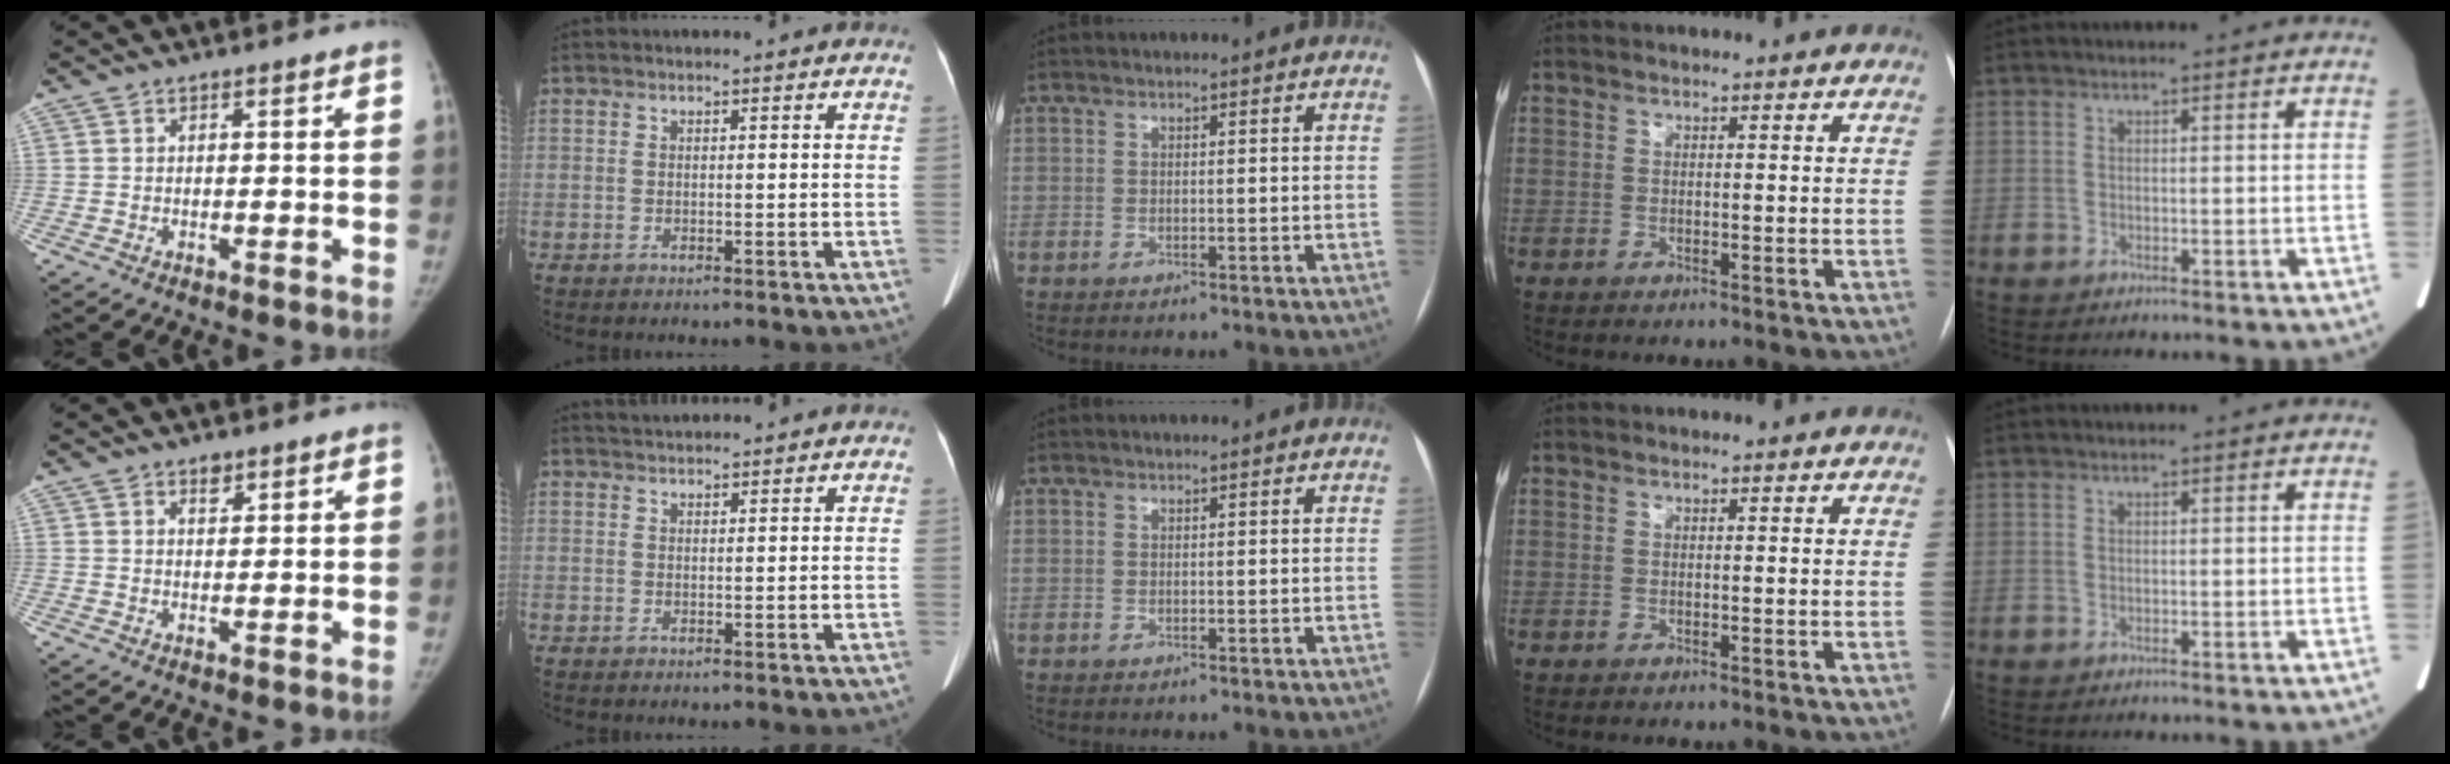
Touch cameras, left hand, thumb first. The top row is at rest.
{"thumb": {"total": 2.1, "force": [1.4, 1.1, 1.0], "torque": [-0.005, -0.008, 0.022]}, "index": {"total": 2.3, "force": [2.3, 0.1, 0.3], "torque": [-0.007, 0.026, 0.044]}}